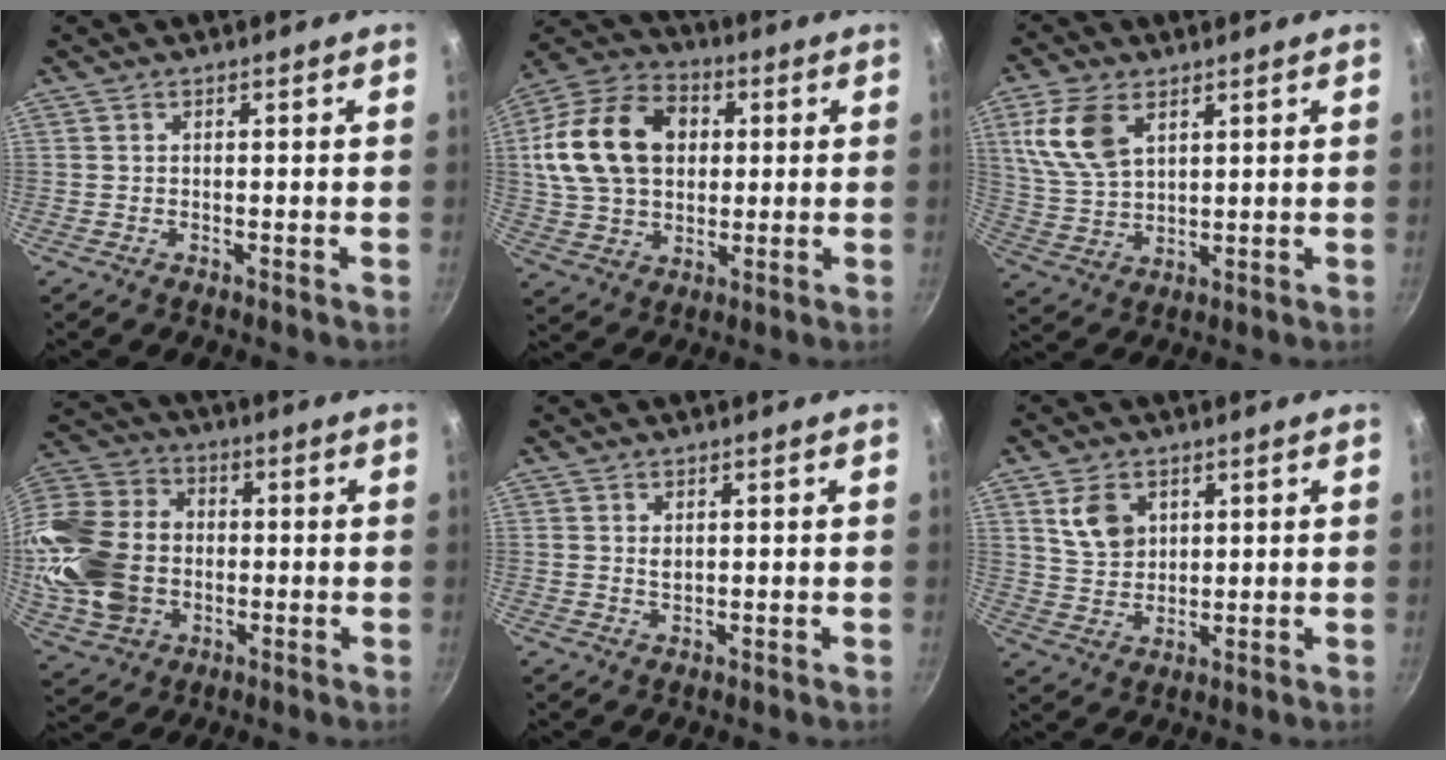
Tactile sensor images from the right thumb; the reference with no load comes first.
{"total": 19.8, "force": [3.5, 14.4, 13.2], "torque": [-0.218, 0.020, 0.056]}
{"total": 10.9, "force": [4.6, 6.4, 7.6], "torque": [-0.149, -0.011, 0.097]}
{"total": 21.5, "force": [-1.5, 16.7, 13.5], "torque": [-0.262, 0.026, -0.019]}
{"total": 1.4, "force": [0.4, 0.9, 1.0], "torque": [-0.018, 0.001, 0.009]}
{"total": 7.3, "force": [2.9, 5.3, 4.1], "torque": [-0.053, -0.013, 0.060]}